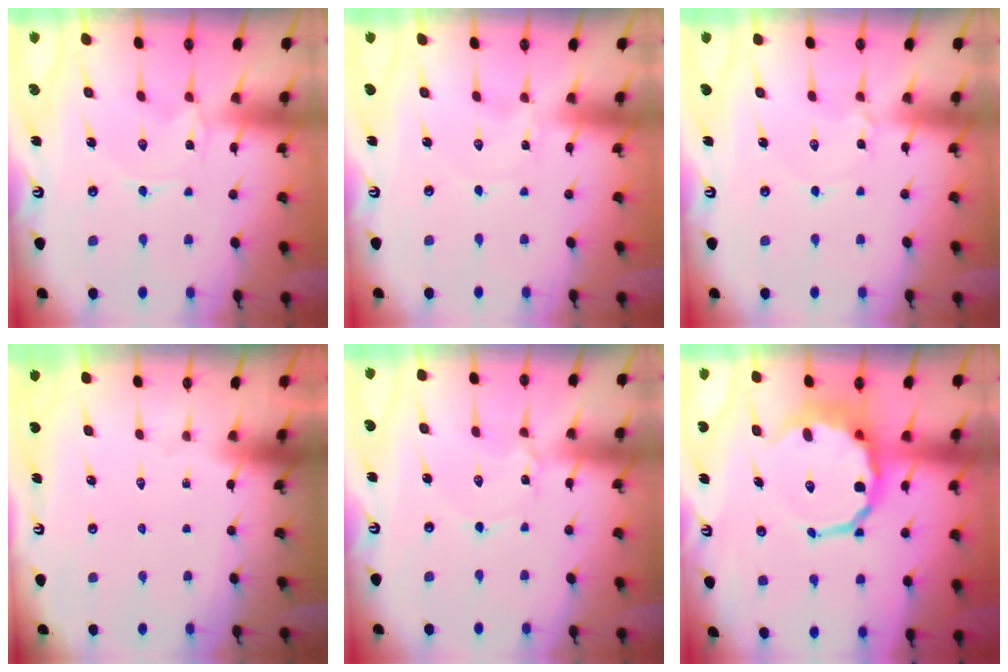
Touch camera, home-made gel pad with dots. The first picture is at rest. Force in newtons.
{"total": 0.0}
{"total": 2.0, "press": 2.0, "slide": 0.2}
{"total": 0.0}
{"total": 2.7, "press": 2.7, "slide": 0.2}
{"total": 10.5, "press": 10.2, "slide": 2.7}